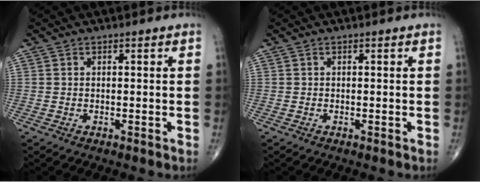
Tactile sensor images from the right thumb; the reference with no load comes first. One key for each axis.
{"total": 0.0}